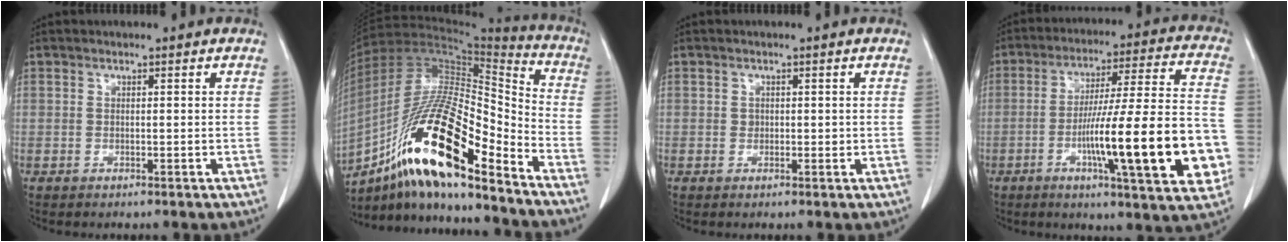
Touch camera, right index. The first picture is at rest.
{"total": 21.7, "force": [-12.4, 4.1, 17.4], "torque": [-0.338, -0.007, -0.219]}
{"total": 1.1, "force": [0.1, 1.0, 0.6], "torque": [-0.008, 0.001, 0.003]}
{"total": 21.2, "force": [-5.6, 1.8, 20.3], "torque": [-0.273, 0.006, -0.079]}